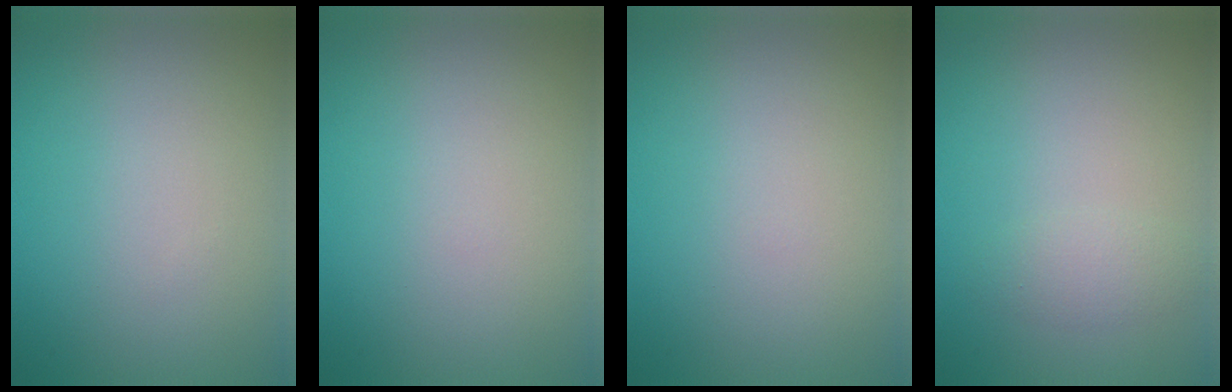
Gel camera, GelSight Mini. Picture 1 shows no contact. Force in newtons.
{"total": 0.0}
{"total": 0.0}
{"total": 1.6, "press": 1.6, "slide": 0.0}